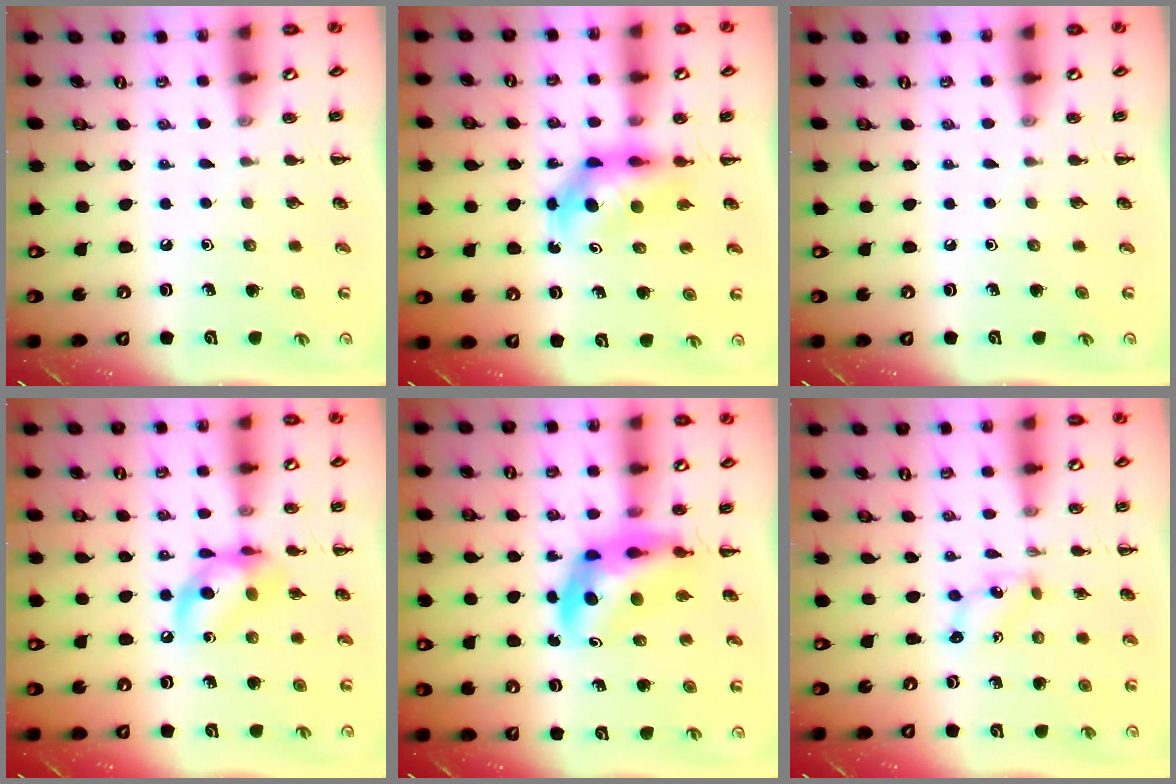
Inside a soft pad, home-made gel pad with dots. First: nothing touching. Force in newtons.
{"total": 5.6, "press": 5.6, "slide": 0.8}
{"total": 0.0}
{"total": 11.8, "press": 11.6, "slide": 2.0}
{"total": 9.0, "press": 8.6, "slide": 2.7}
{"total": 1.1, "press": 1.1, "slide": 0.4}